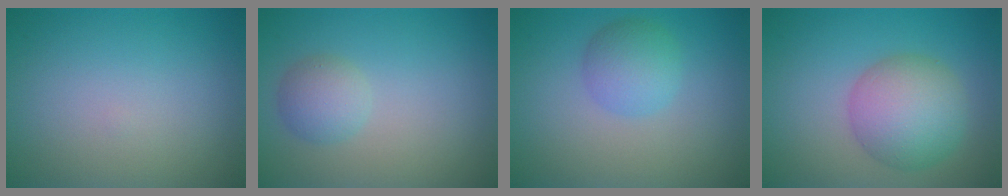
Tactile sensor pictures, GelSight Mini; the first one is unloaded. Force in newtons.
{"total": 2.2, "press": 2.2, "slide": 0.2}
{"total": 2.6, "press": 2.6, "slide": 0.2}
{"total": 6.1, "press": 6.1, "slide": 0.2}